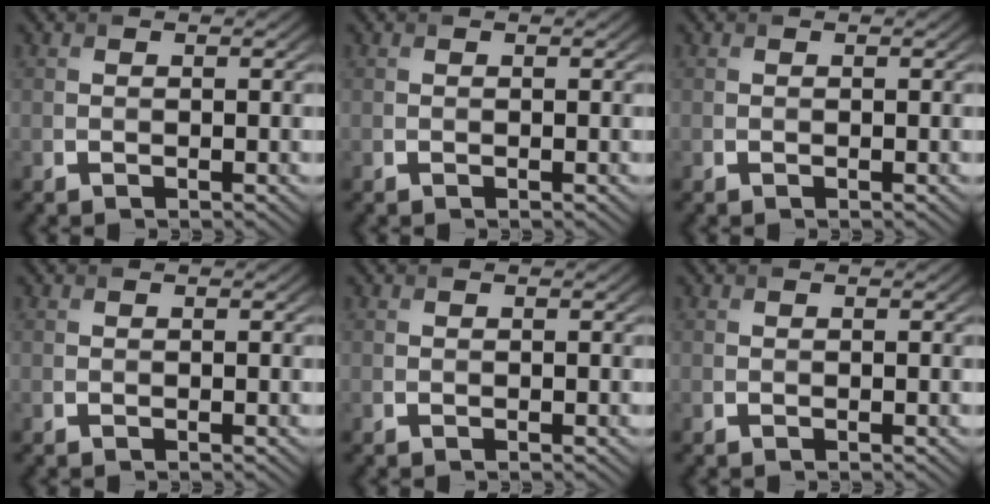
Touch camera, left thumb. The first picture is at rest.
{"total": 0.0}
{"total": 0.0}
{"total": 0.0}
{"total": 0.0}
{"total": 0.0}